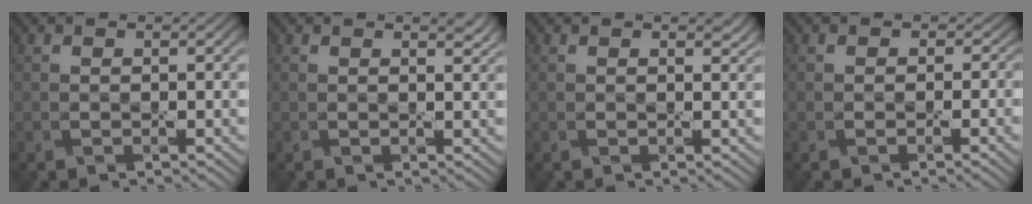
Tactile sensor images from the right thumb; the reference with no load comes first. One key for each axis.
{"total": 1.5, "fx": 1.2, "fy": 0.3, "fz": 0.9, "tx": -0.013, "ty": -0.006, "tz": 0.019}
{"total": 1.2, "fx": 0.9, "fy": 0.3, "fz": 0.7, "tx": -0.010, "ty": -0.006, "tz": 0.017}
{"total": 1.0, "fx": -0.2, "fy": 1.0, "fz": 0.0, "tx": 0.006, "ty": -0.005, "tz": -0.007}